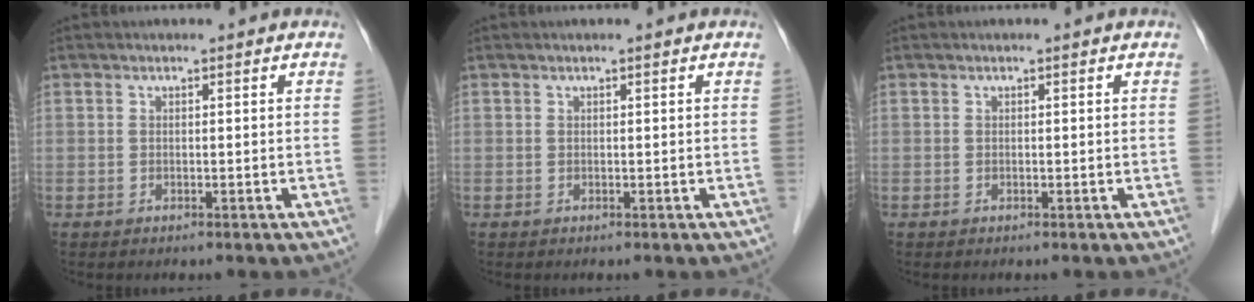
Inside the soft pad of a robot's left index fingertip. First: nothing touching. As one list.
[{"total": 0.0}, {"total": 0.0}]